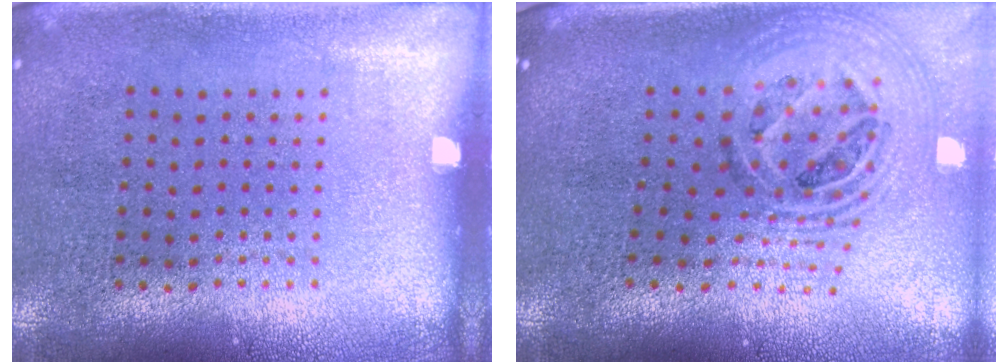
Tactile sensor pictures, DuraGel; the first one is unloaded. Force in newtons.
{"total": 1.9, "press": 1.5, "slide": 1.1}